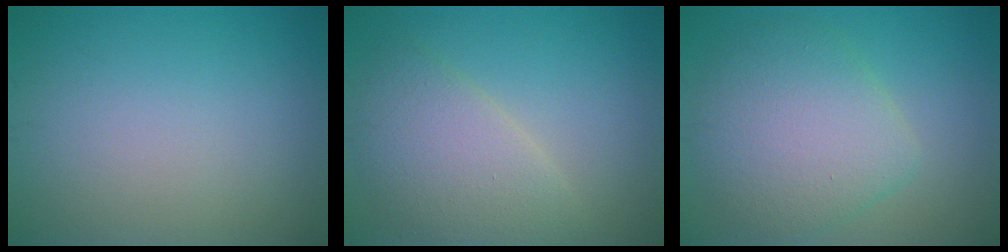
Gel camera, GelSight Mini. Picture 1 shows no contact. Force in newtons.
{"total": 4.9, "press": 4.9, "slide": 0.2}
{"total": 6.4, "press": 6.4, "slide": 0.5}